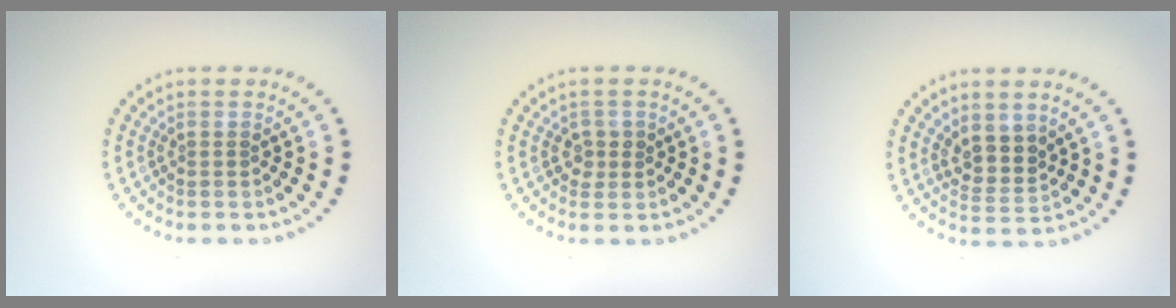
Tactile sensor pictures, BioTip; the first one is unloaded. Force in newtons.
{"total": 1.3, "press": 1.2, "slide": 0.4}
{"total": 2.7, "press": 2.3, "slide": 1.4}